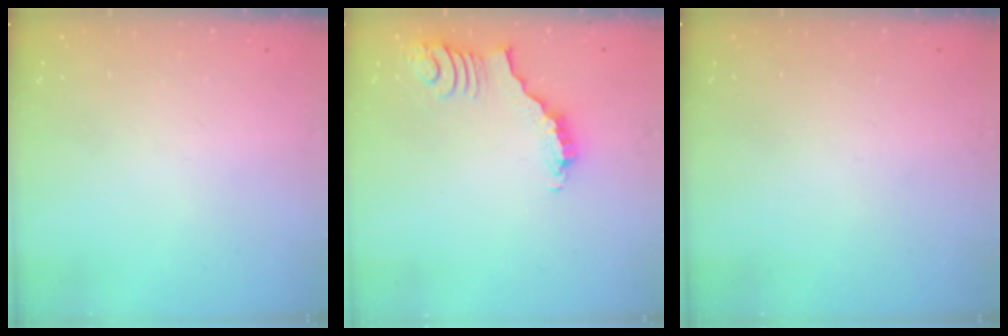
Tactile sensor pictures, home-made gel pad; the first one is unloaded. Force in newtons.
{"total": 3.0, "press": 2.9, "slide": 0.5}
{"total": 0.0}